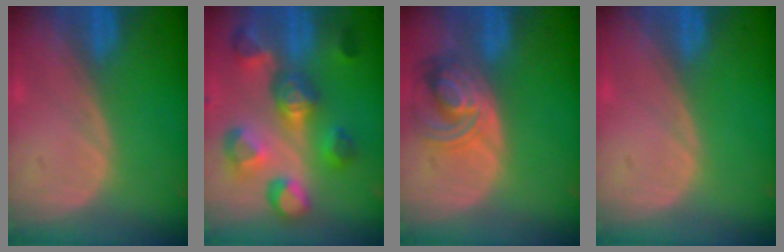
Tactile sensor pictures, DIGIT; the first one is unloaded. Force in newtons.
{"total": 11.0, "press": 9.9, "slide": 4.8}
{"total": 7.4, "press": 6.7, "slide": 3.2}
{"total": 0.0}